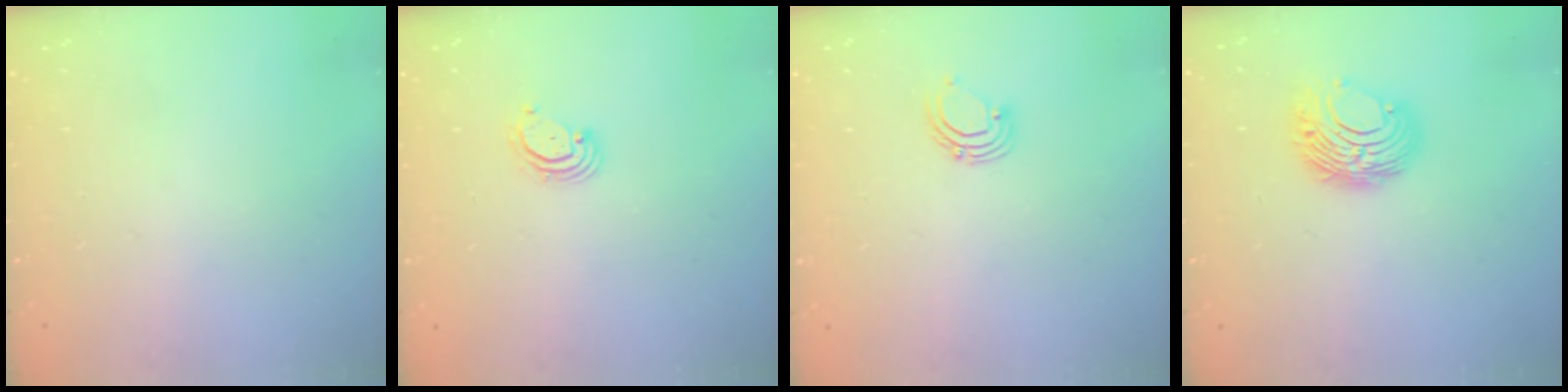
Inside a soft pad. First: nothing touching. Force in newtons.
{"total": 3.0, "press": 3.0, "slide": 0.3}
{"total": 3.5, "press": 3.5, "slide": 0.2}
{"total": 8.6, "press": 8.6, "slide": 0.5}